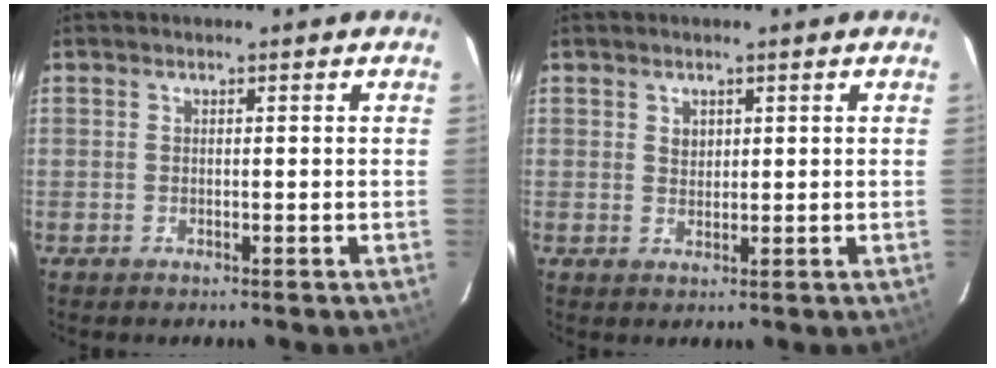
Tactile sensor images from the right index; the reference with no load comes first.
{"total": 1.8, "force": [0.9, 1.4, 0.7], "torque": [-0.007, 0.004, 0.018]}